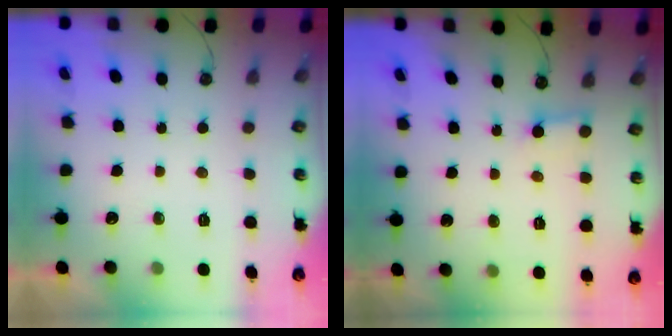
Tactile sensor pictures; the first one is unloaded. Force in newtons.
{"total": 2.7, "press": 2.7, "slide": 0.0}